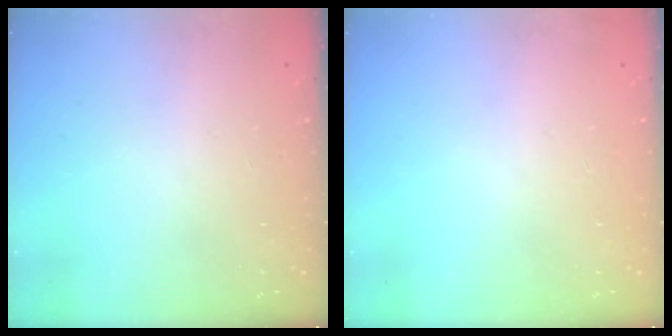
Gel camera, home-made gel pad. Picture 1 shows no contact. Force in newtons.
{"total": 2.8, "press": 2.3, "slide": 1.7}